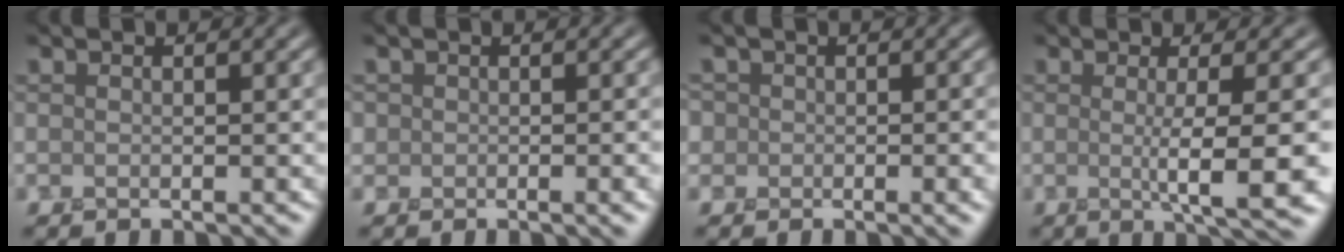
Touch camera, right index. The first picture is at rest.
{"total": 1.8, "force": [-0.2, 1.4, 1.1], "torque": [-0.004, -0.005, -0.001]}
{"total": 3.8, "force": [-0.1, 3.3, 1.9], "torque": [0.002, 0.011, -0.017]}
{"total": 6.2, "force": [-0.7, 1.1, 6.1], "torque": [-0.087, -0.005, -0.008]}